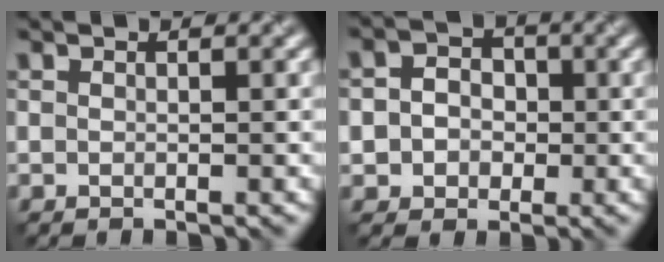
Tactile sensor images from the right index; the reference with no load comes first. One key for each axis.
{"total": 3.8, "fx": -0.1, "fy": 3.4, "fz": 1.6, "tx": -0.006, "ty": 0.008, "tz": -0.022}